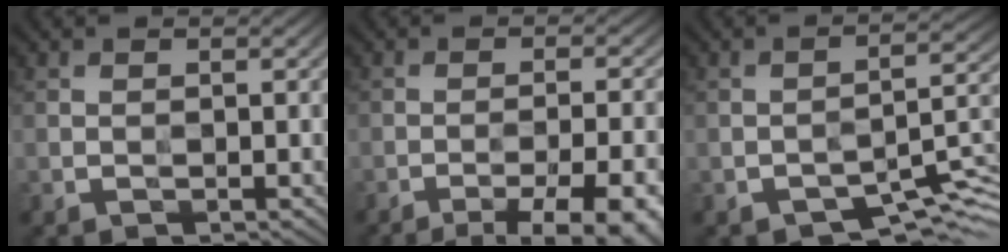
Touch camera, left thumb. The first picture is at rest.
{"total": 12.5, "force": [-8.5, 3.2, 8.5], "torque": [-0.109, 0.004, -0.095]}
{"total": 6.5, "force": [-4.4, 2.4, 4.1], "torque": [-0.049, -0.001, -0.072]}